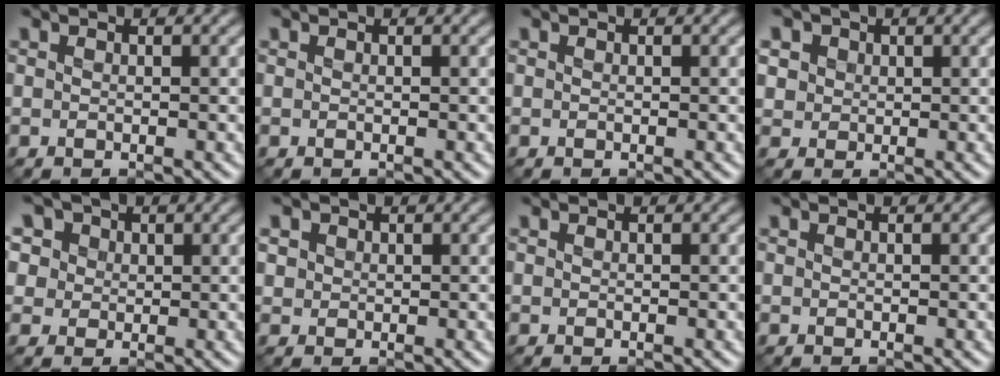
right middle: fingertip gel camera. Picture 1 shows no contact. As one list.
[{"total": 0.0}, {"total": 0.0}, {"total": 3.5, "force": [1.5, 2.9, 1.3], "torque": [-0.043, 0.009, 0.025]}, {"total": 8.4, "force": [4.3, 6.3, 3.6], "torque": [-0.083, 0.024, 0.048]}, {"total": 1.3, "force": [0.4, 1.3, 0.3], "torque": [-0.010, -0.003, 0.012]}, {"total": 0.0}, {"total": 0.0}]